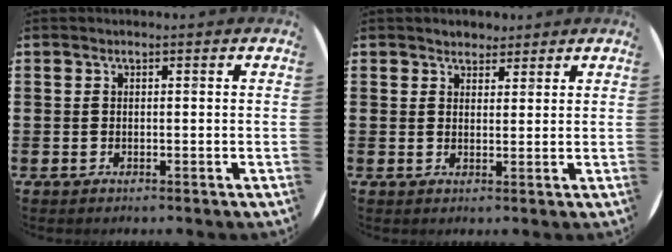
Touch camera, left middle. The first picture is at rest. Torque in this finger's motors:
{"motor_torque": [0.27, -0.25, 0.00, 0.03]}